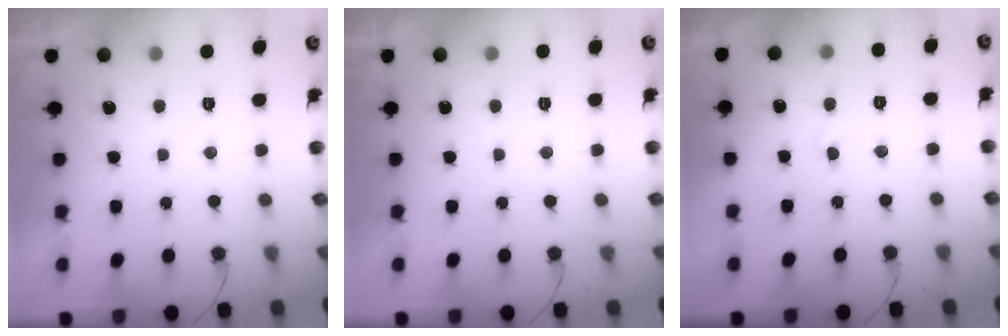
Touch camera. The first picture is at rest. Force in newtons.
{"total": 1.8, "press": 1.8, "slide": 0.1}
{"total": 3.5, "press": 3.5, "slide": 0.2}